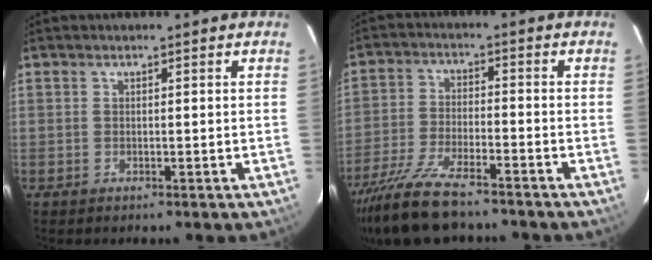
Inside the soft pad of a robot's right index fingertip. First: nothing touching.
{"total": 14.3, "force": [-12.0, 3.2, 7.2], "torque": [-0.162, -0.033, -0.216]}